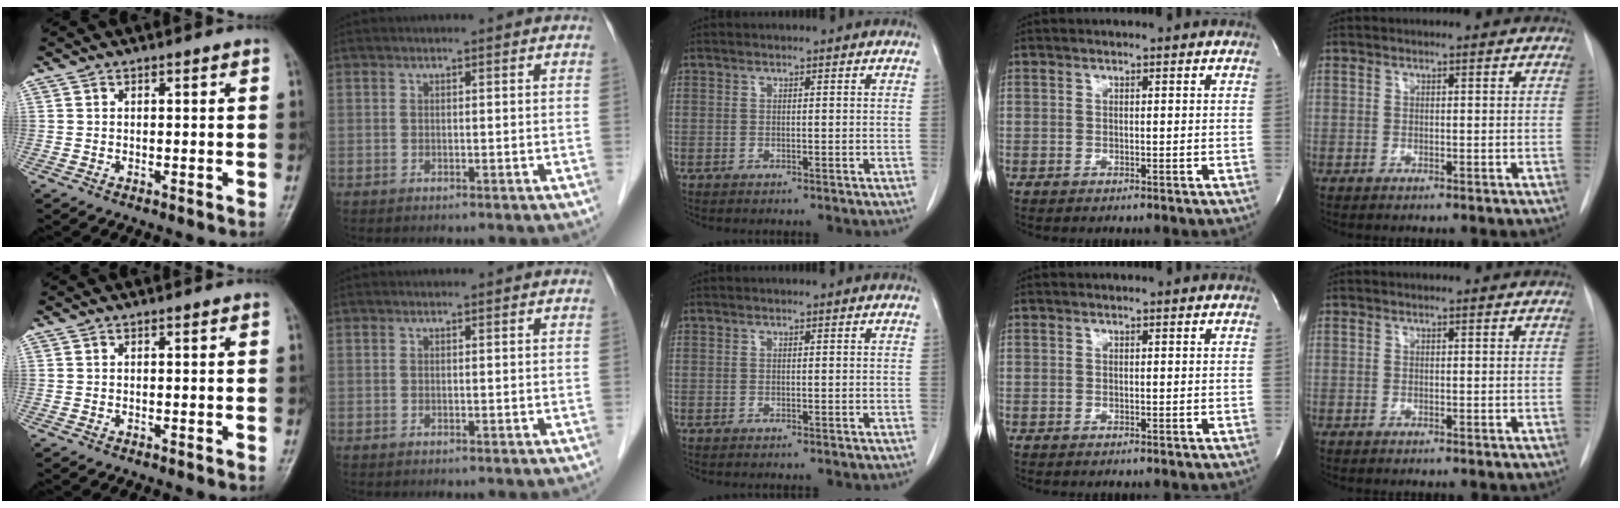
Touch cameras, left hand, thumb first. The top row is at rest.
{}